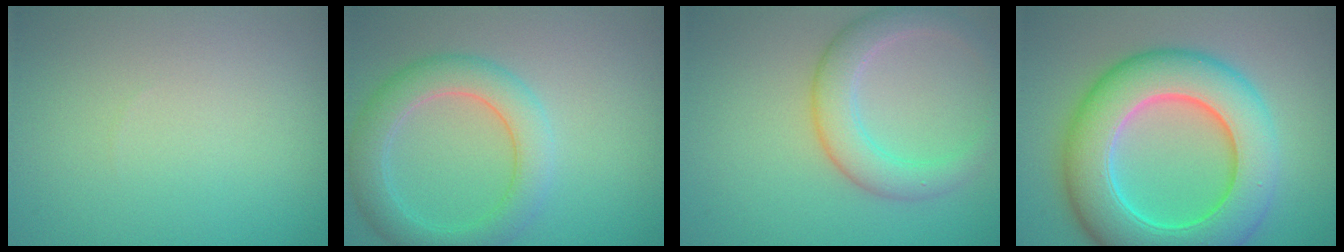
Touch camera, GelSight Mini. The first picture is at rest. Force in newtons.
{"total": 4.7, "press": 4.7, "slide": 0.2}
{"total": 4.1, "press": 4.1, "slide": 0.2}
{"total": 11.3, "press": 11.3, "slide": 0.2}